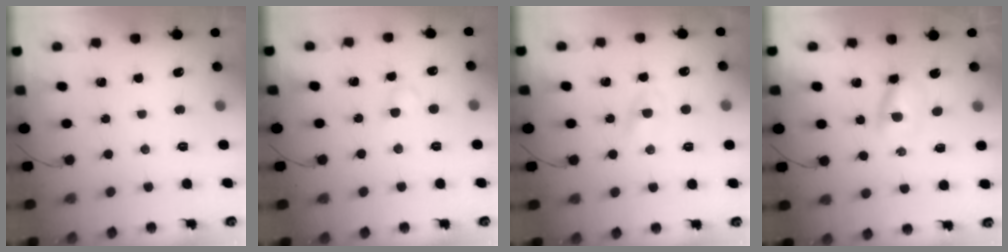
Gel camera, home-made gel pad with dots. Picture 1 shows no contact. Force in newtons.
{"total": 2.0, "press": 1.7, "slide": 0.9}
{"total": 1.3, "press": 1.2, "slide": 0.5}
{"total": 2.8, "press": 2.5, "slide": 1.2}